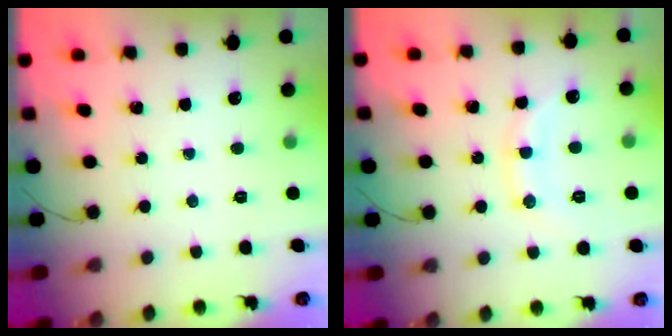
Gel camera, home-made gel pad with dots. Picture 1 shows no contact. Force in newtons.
{"total": 9.1, "press": 9.1, "slide": 0.7}